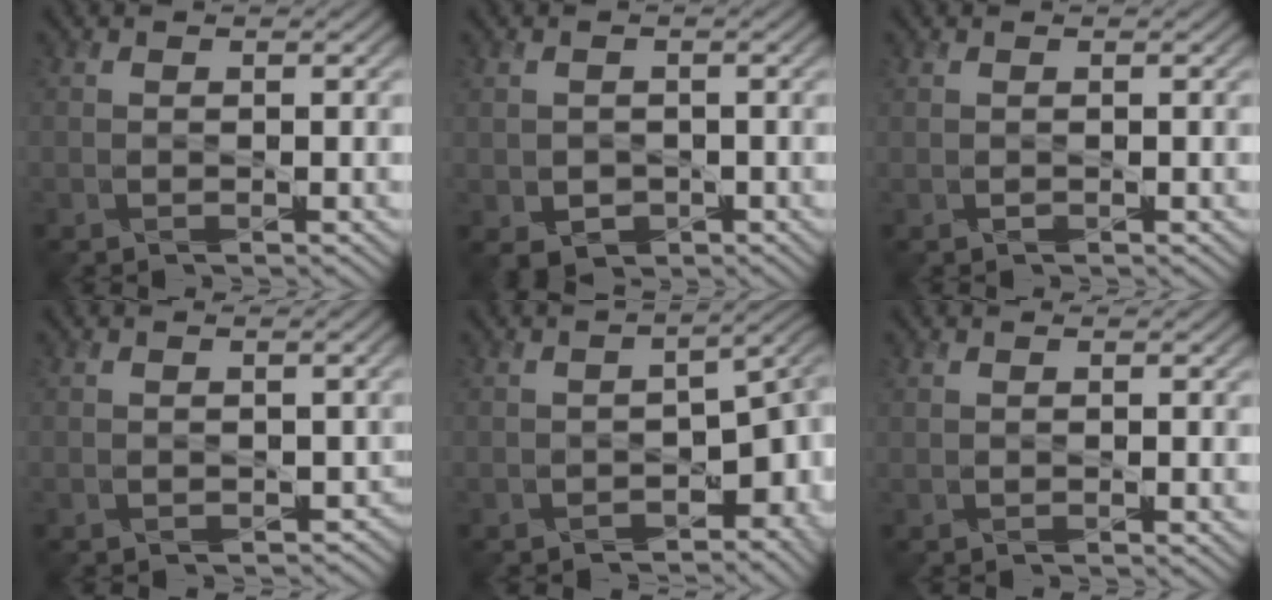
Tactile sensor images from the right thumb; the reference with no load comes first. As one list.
[{"total": 2.4, "force": [-0.6, 2.1, 1.0], "torque": [-0.034, -0.016, -0.005]}, {"total": 0.0}, {"total": 2.1, "force": [-0.4, 1.7, 1.1], "torque": [-0.016, -0.012, -0.002]}, {"total": 8.6, "force": [-3.7, 4.7, 6.2], "torque": [-0.082, -0.037, -0.045]}, {"total": 0.6, "force": [0.4, 0.1, 0.5], "torque": [-0.012, -0.004, 0.011]}]